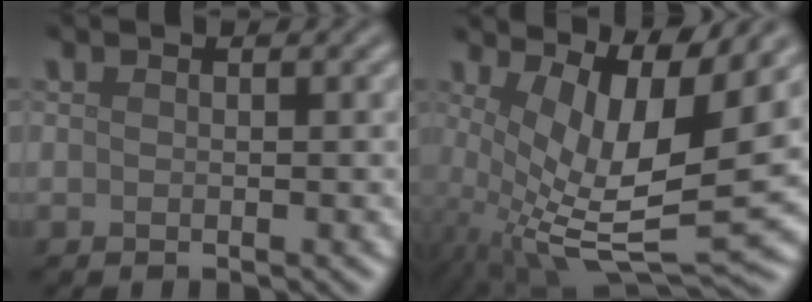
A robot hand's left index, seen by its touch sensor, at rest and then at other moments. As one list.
[{"total": 11.3, "force": [2.4, 3.5, 10.4], "torque": [-0.193, -0.007, 0.055]}]